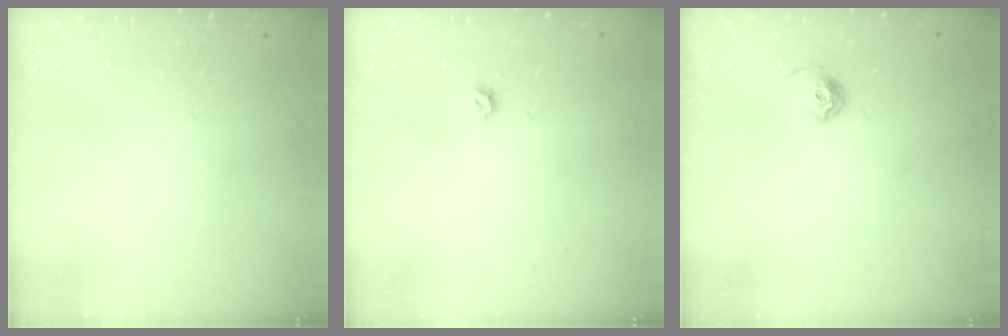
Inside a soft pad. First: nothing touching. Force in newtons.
{"total": 3.1, "press": 3.0, "slide": 0.8}
{"total": 6.1, "press": 6.0, "slide": 1.1}